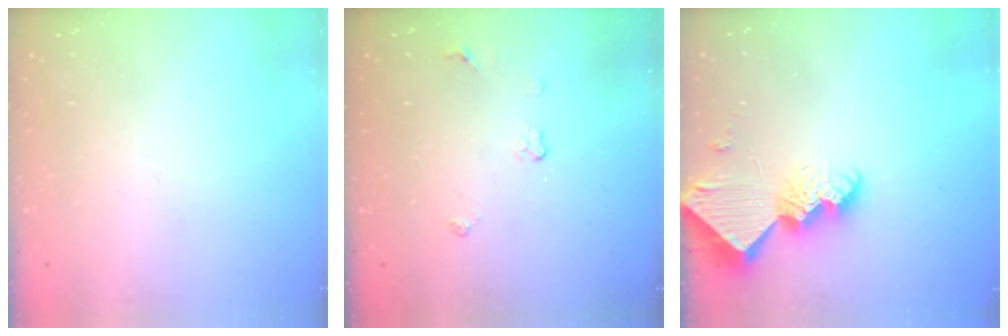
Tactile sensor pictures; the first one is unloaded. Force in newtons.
{"total": 3.7, "press": 3.7, "slide": 0.6}
{"total": 11.2, "press": 11.1, "slide": 1.3}